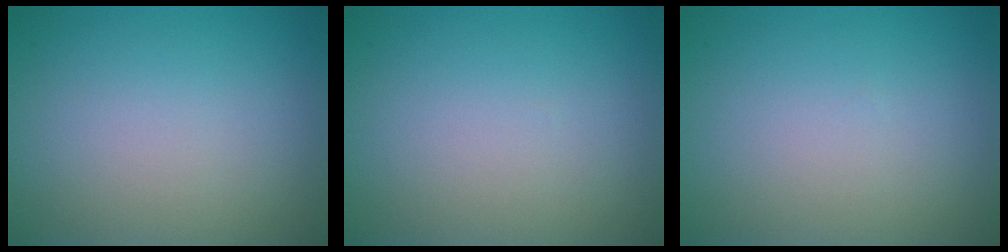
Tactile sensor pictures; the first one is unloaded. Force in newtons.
{"total": 0.0}
{"total": 0.0}